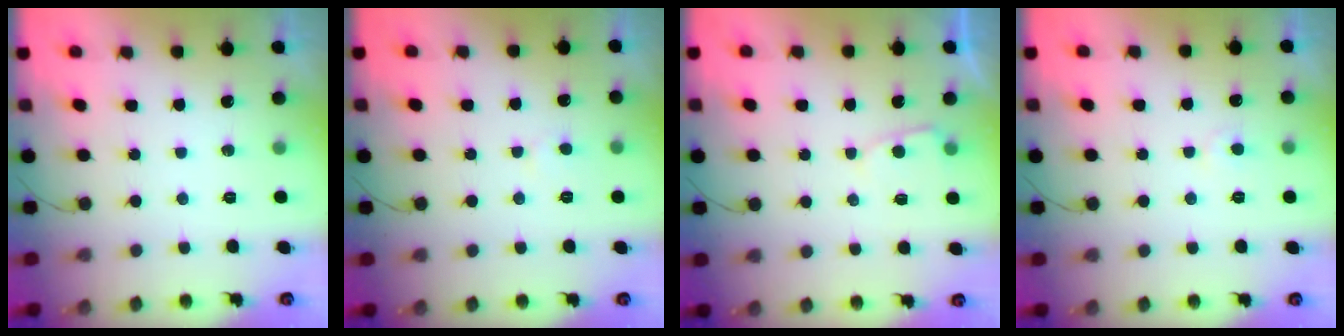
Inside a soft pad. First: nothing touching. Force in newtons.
{"total": 2.0, "press": 2.0, "slide": 0.2}
{"total": 3.0, "press": 2.9, "slide": 0.3}
{"total": 4.4, "press": 4.4, "slide": 0.4}